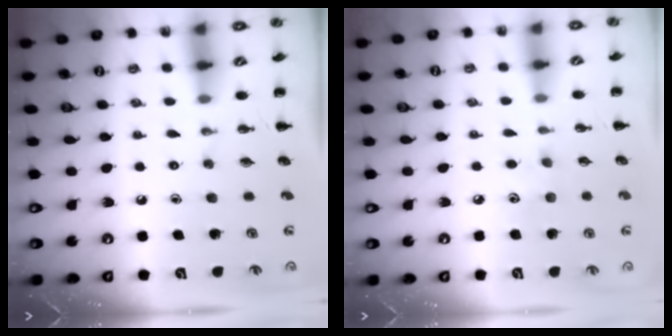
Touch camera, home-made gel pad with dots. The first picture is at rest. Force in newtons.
{"total": 4.5, "press": 4.4, "slide": 1.1}